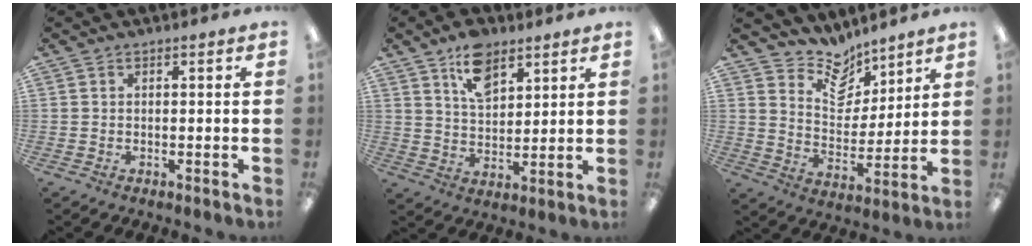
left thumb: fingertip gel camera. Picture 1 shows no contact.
{"total": 10.0, "force": [6.6, 5.7, 4.9], "torque": [-0.078, -0.029, 0.119]}
{"total": 10.1, "force": [8.5, 5.0, 2.0], "torque": [-0.041, -0.070, 0.161]}